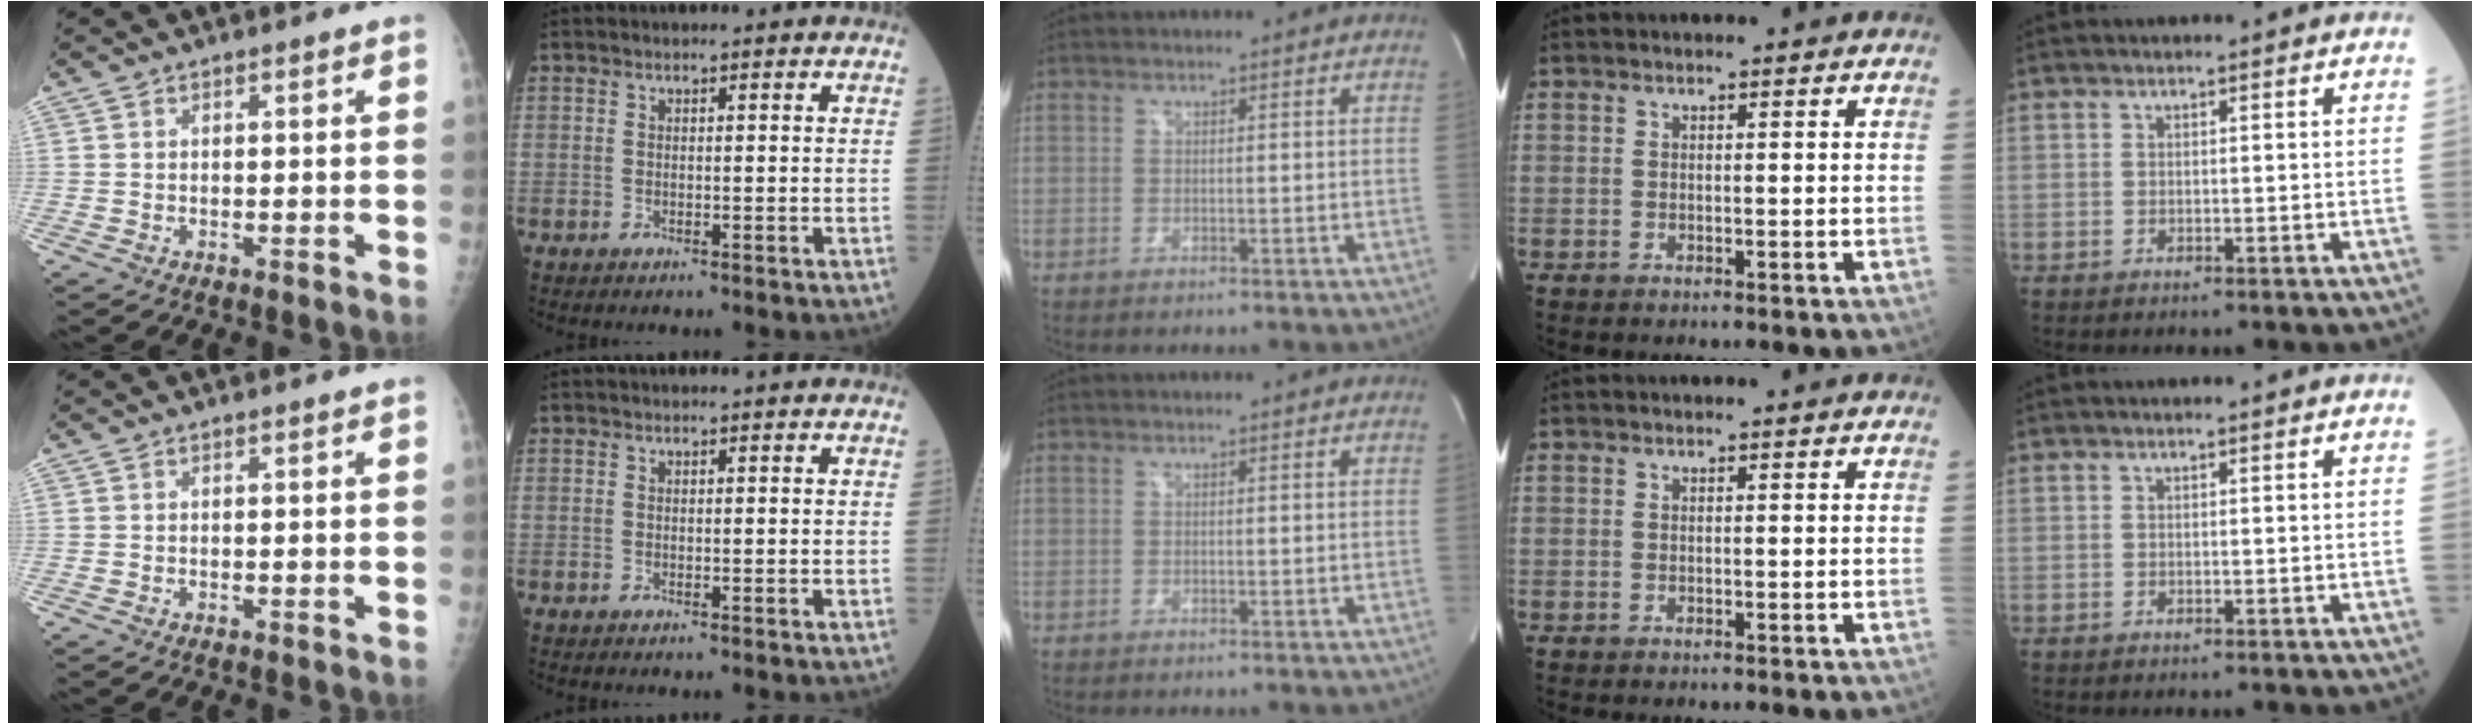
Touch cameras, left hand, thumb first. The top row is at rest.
{}